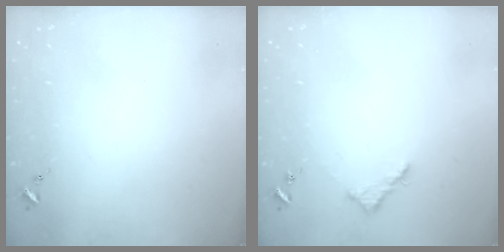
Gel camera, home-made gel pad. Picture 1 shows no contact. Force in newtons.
{"total": 5.6, "press": 5.6, "slide": 0.6}